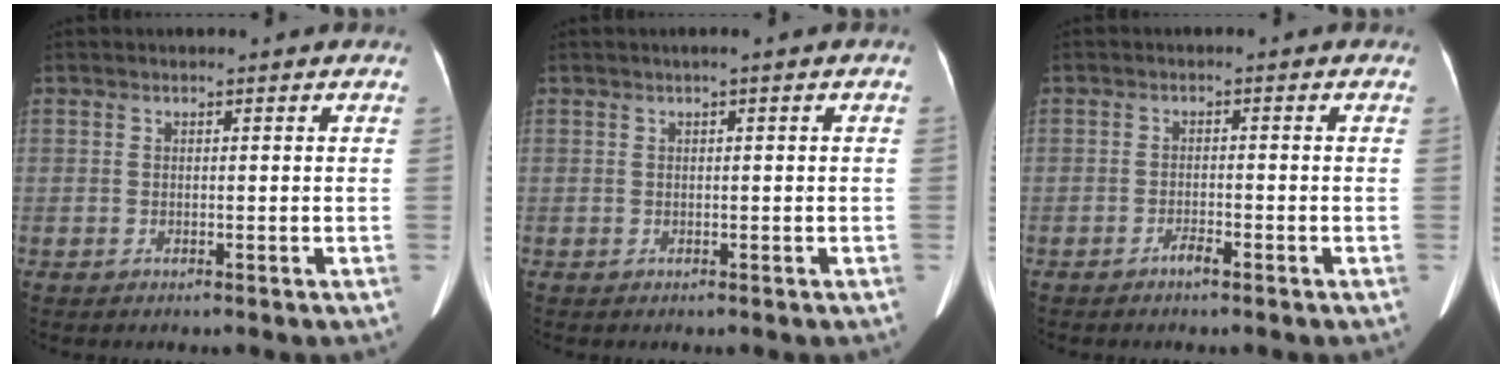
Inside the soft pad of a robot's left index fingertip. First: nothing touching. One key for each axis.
{"total": 0.7, "fx": 0.0, "fy": -0.1, "fz": 0.7, "tx": -0.012, "ty": 0.005, "tz": 0.004}
{"total": 1.7, "fx": -1.3, "fy": 0.2, "fz": 1.0, "tx": -0.020, "ty": 0.000, "tz": -0.022}